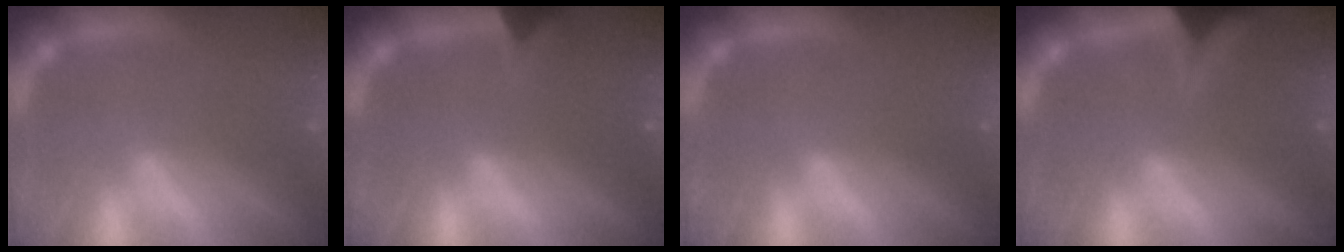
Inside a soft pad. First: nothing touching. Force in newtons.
{"total": 2.4}
{"total": 0.0}
{"total": 5.4}